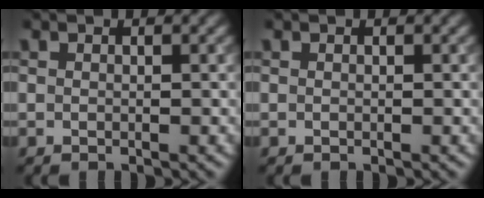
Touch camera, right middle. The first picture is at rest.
{"total": 0.0}